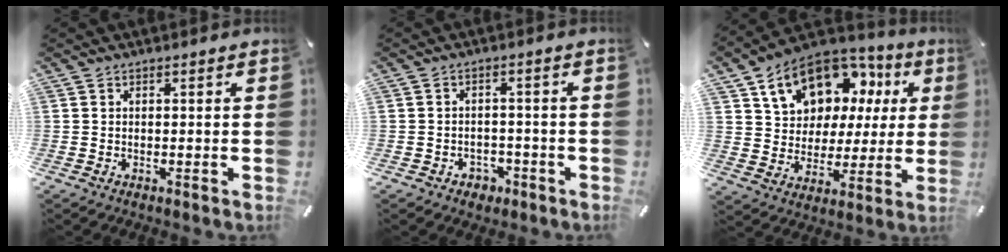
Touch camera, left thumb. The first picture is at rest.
{"total": 3.5, "force": [-1.7, 2.9, 1.0], "torque": [-0.017, 0.006, -0.032]}
{"total": 15.1, "force": [8.1, 11.0, 6.5], "torque": [-0.117, -0.040, 0.148]}